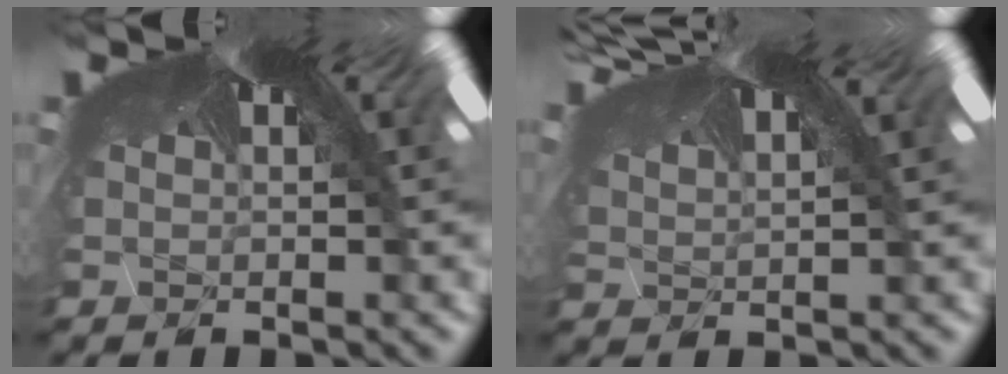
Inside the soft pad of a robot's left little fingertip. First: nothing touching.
{"total": 1.5, "force": [0.1, -0.2, 1.5], "torque": [-0.042, 0.003, 0.012]}